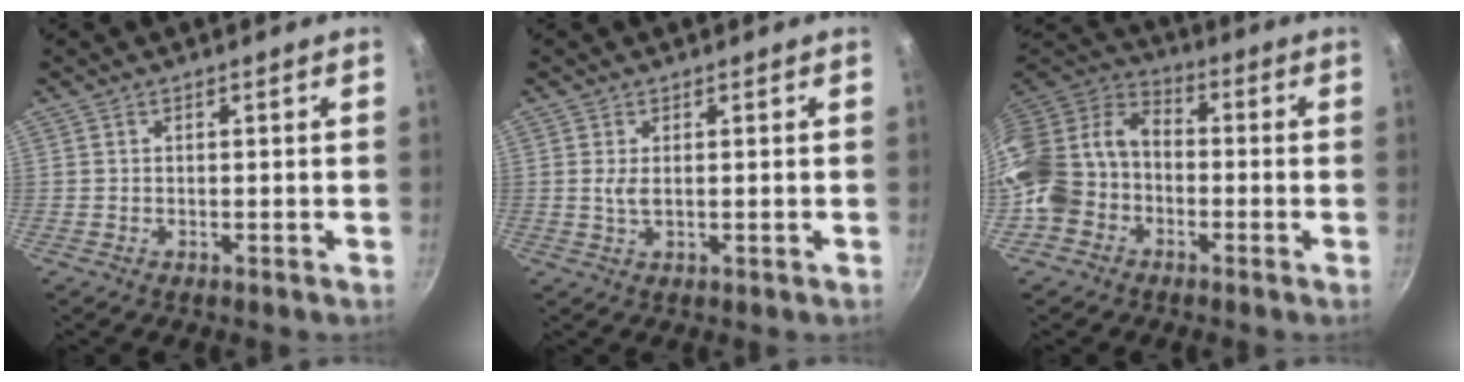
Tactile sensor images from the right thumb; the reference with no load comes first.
{"total": 2.0, "force": [0.3, 0.7, 1.9], "torque": [-0.045, -0.003, 0.009]}
{"total": 15.7, "force": [-4.8, 12.3, 8.5], "torque": [-0.151, 0.068, -0.115]}